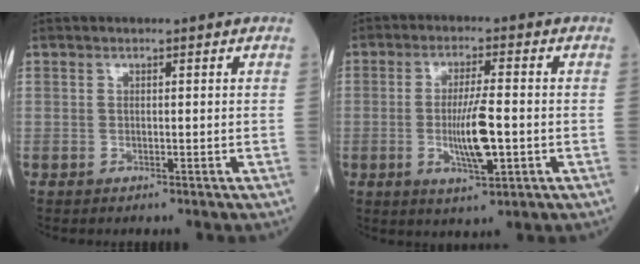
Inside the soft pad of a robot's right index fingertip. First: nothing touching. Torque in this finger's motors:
{"motor_torque": [0.27, -0.08, 0.30, 0.05]}